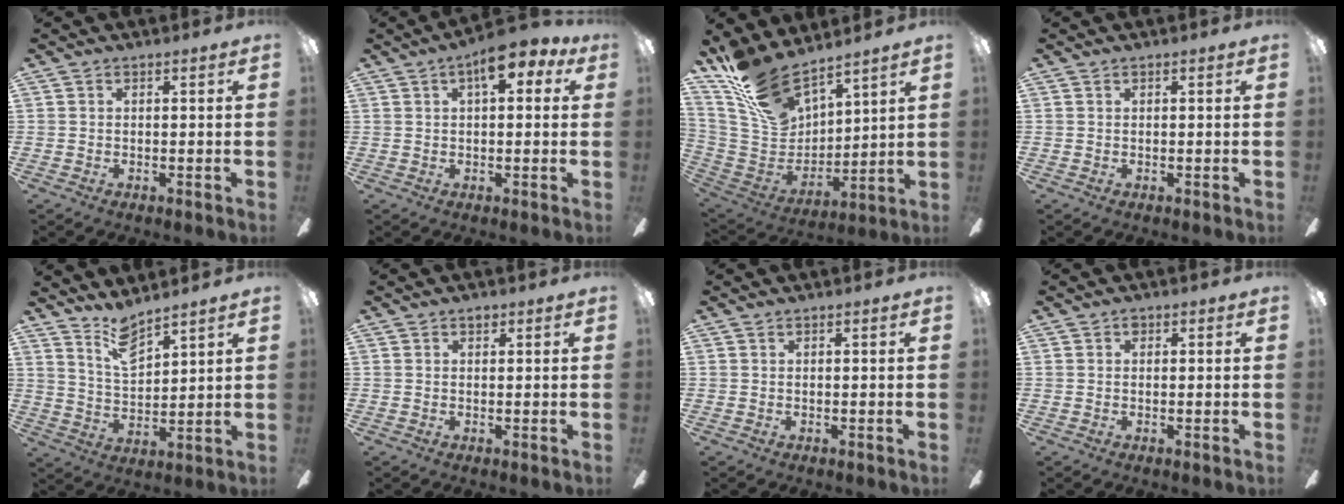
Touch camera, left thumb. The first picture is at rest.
{"total": 8.4, "force": [4.0, 3.6, 6.4], "torque": [-0.079, -0.011, 0.061]}
{"total": 17.8, "force": [14.1, 7.5, 7.9], "torque": [-0.170, -0.086, 0.264]}
{"total": 0.0}
{"total": 8.3, "force": [6.9, 2.7, 3.9], "torque": [-0.081, -0.036, 0.124]}
{"total": 1.0, "force": [0.7, 0.6, 0.4], "torque": [-0.001, -0.001, 0.011]}
{"total": 0.0}
{"total": 0.8, "force": [0.4, 0.6, 0.4], "torque": [-0.009, 0.003, 0.006]}